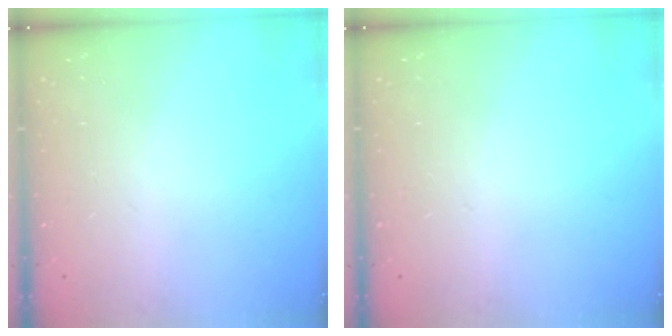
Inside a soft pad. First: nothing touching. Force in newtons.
{"total": 0.0}